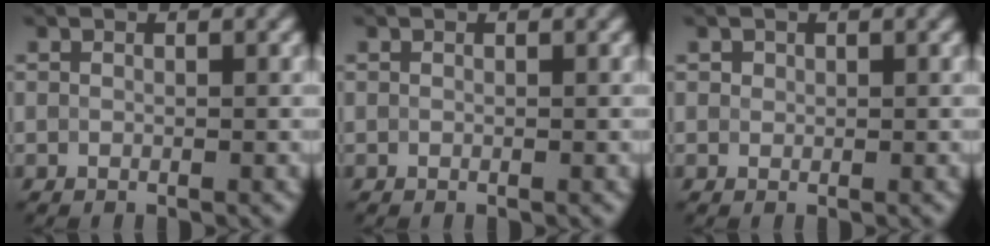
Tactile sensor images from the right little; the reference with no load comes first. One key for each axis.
{"total": 0.0}
{"total": 0.5, "fx": 0.1, "fy": 0.5, "fz": 0.1, "tx": 0.002, "ty": -0.002, "tz": 0.000}